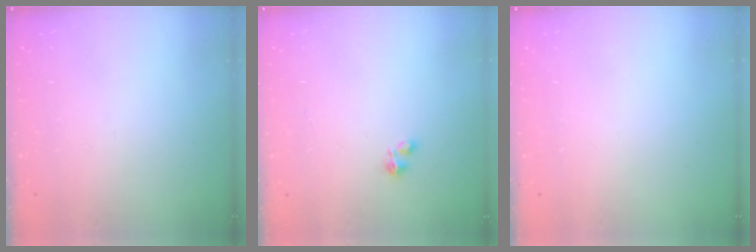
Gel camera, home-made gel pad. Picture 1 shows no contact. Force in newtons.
{"total": 2.2, "press": 2.2, "slide": 0.4}
{"total": 0.0}